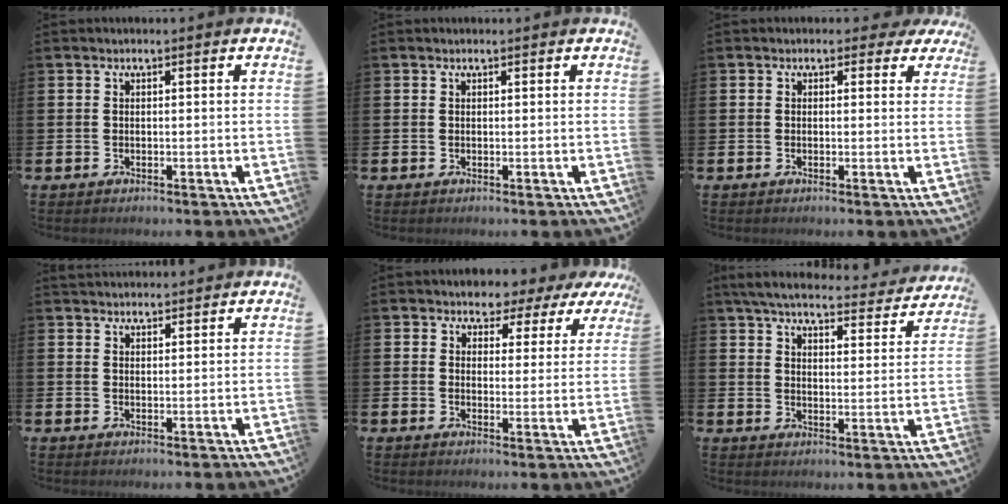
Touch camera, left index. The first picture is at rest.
{"total": 0.0}
{"total": 1.3, "force": [0.6, 1.1, 0.4], "torque": [0.000, 0.010, 0.006]}
{"total": 2.4, "force": [2.3, 0.5, 0.0], "torque": [0.004, -0.009, 0.042]}
{"total": 3.2, "force": [2.5, 1.9, -0.3], "torque": [-0.004, -0.022, 0.036]}
{"total": 5.6, "force": [5.1, 1.1, 1.9], "torque": [-0.057, -0.034, 0.085]}